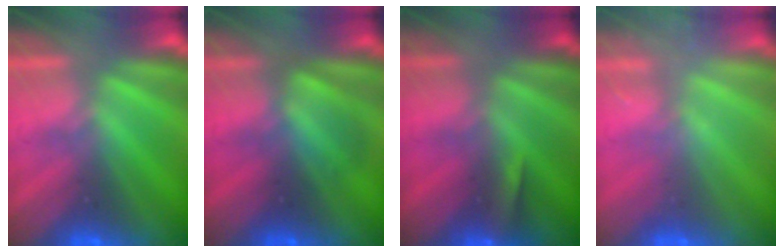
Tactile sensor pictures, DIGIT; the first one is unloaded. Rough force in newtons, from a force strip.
{"total": 2.5}
{"total": 4.7}
{"total": 2.5}